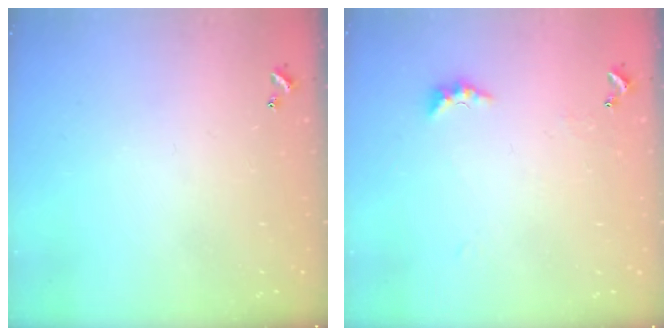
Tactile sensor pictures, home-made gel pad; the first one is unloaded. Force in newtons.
{"total": 2.9, "press": 2.8, "slide": 0.7}